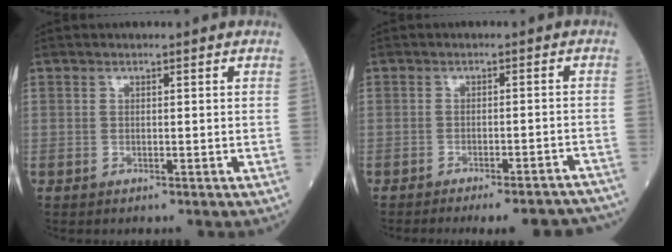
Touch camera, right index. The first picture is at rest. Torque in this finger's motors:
{"motor_torque": [0.74, -1.27, 0.29, 0.04]}